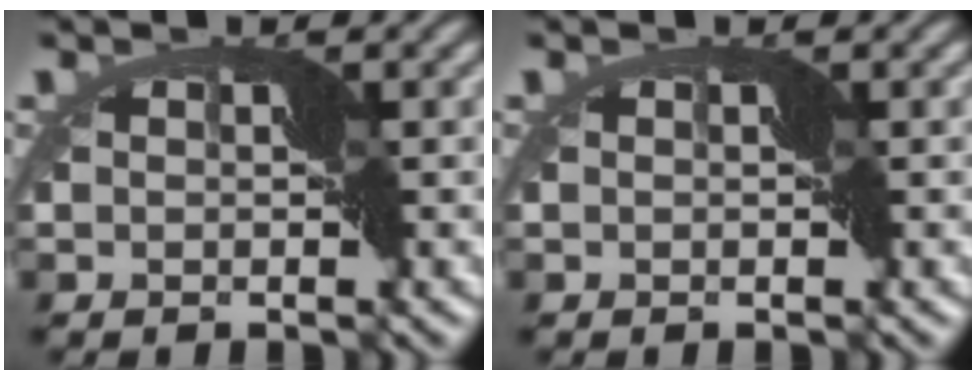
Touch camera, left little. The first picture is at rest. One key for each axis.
{"total": 0.0}